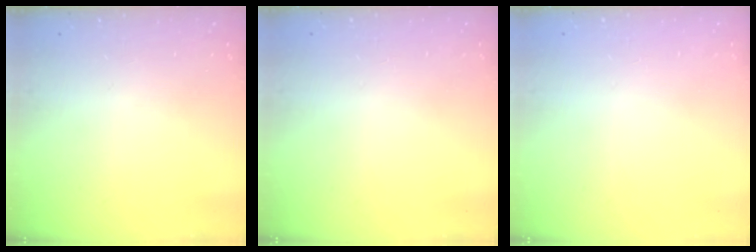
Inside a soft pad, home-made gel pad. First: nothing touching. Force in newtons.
{"total": 2.6, "press": 2.6, "slide": 0.2}
{"total": 2.6, "press": 2.6, "slide": 0.2}